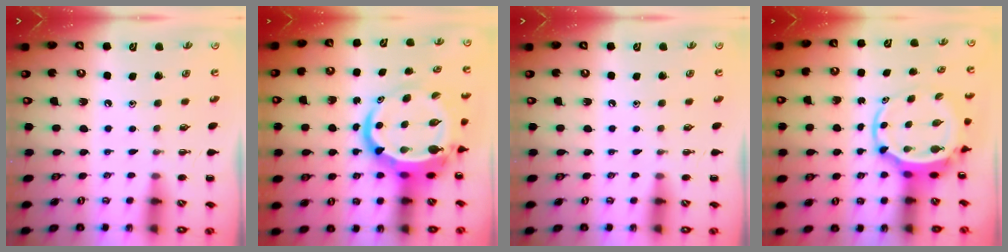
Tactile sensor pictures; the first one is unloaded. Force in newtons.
{"total": 13.3, "press": 12.9, "slide": 3.2}
{"total": 0.0}
{"total": 5.4, "press": 5.3, "slide": 1.3}